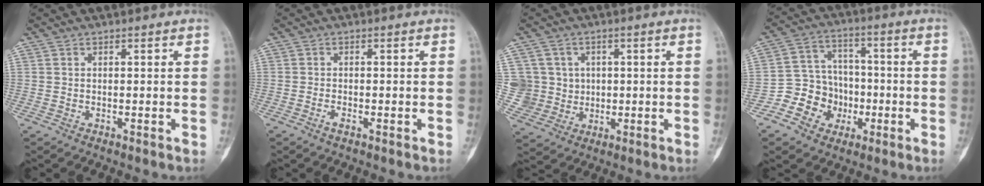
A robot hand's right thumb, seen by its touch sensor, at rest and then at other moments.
{"total": 0.9, "force": [-0.6, 0.3, 0.6], "torque": [-0.016, 0.002, -0.014]}
{"total": 7.6, "force": [1.2, 7.5, 0.6], "torque": [0.019, 0.009, 0.028]}
{"total": 10.8, "force": [-3.8, 9.6, 3.3], "torque": [-0.006, 0.049, -0.068]}